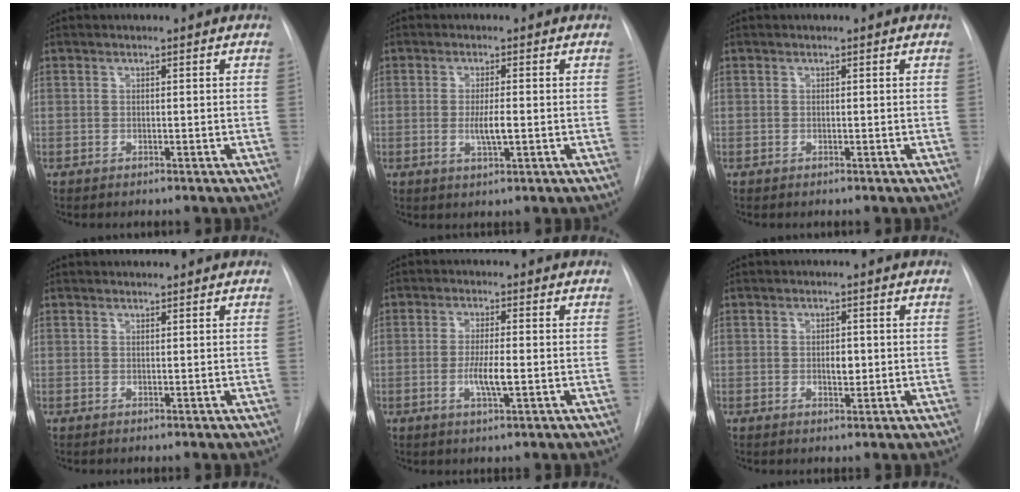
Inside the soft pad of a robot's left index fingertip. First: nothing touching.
{"total": 3.2, "force": [-0.4, 0.4, 3.2], "torque": [-0.061, -0.005, -0.006]}
{"total": 0.0}
{"total": 1.0, "force": [1.0, 0.1, 0.0], "torque": [-0.006, 0.010, 0.020]}
{"total": 4.3, "force": [-0.9, 0.5, 4.1], "torque": [-0.082, -0.006, -0.017]}
{"total": 2.1, "force": [0.0, 1.2, 1.7], "torque": [-0.028, 0.000, 0.001]}